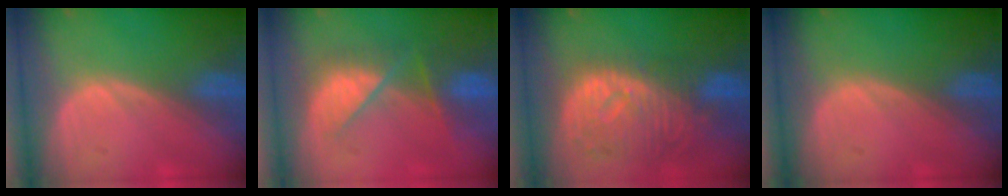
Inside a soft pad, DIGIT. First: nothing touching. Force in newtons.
{"total": 7.4, "press": 7.2, "slide": 1.9}
{"total": 11.1, "press": 9.7, "slide": 5.3}
{"total": 0.0}